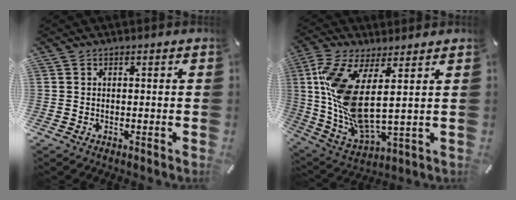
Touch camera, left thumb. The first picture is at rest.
{"total": 14.0, "force": [3.9, 4.1, 12.9], "torque": [-0.290, -0.043, 0.065]}